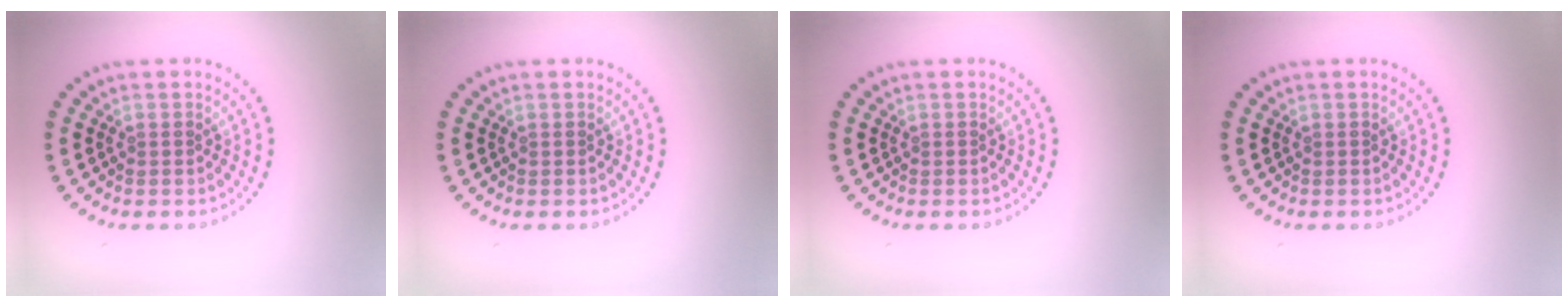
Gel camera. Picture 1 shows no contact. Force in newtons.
{"total": 0.0}
{"total": 0.0}
{"total": 0.0}